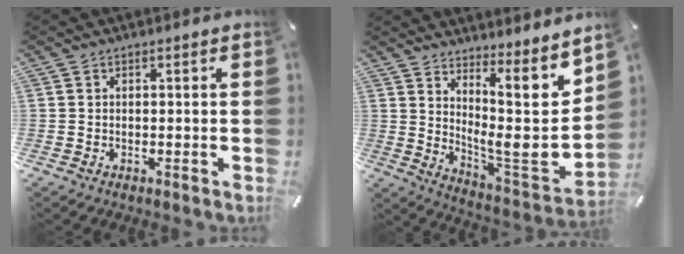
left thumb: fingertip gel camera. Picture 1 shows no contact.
{"total": 14.1, "force": [7.0, 3.2, 11.8], "torque": [-0.158, -0.107, 0.104]}